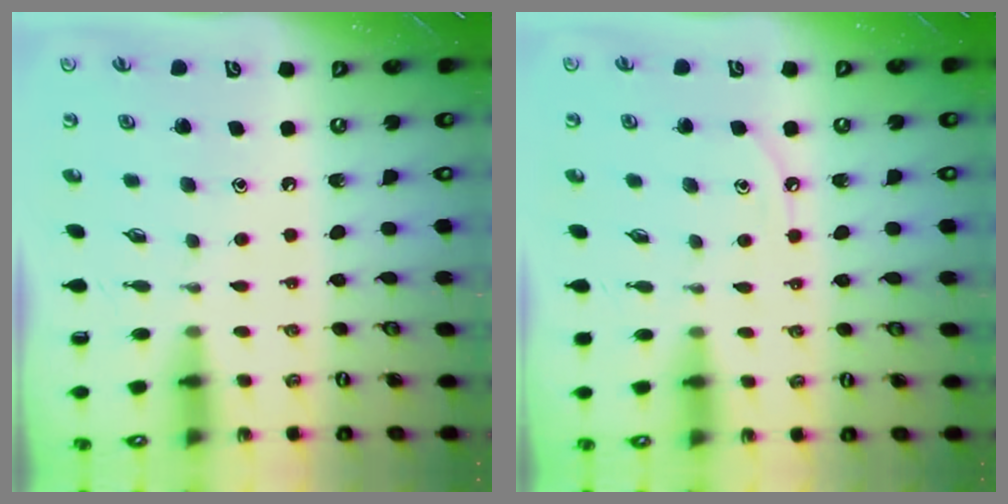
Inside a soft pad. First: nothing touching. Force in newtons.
{"total": 5.4, "press": 5.4, "slide": 0.5}